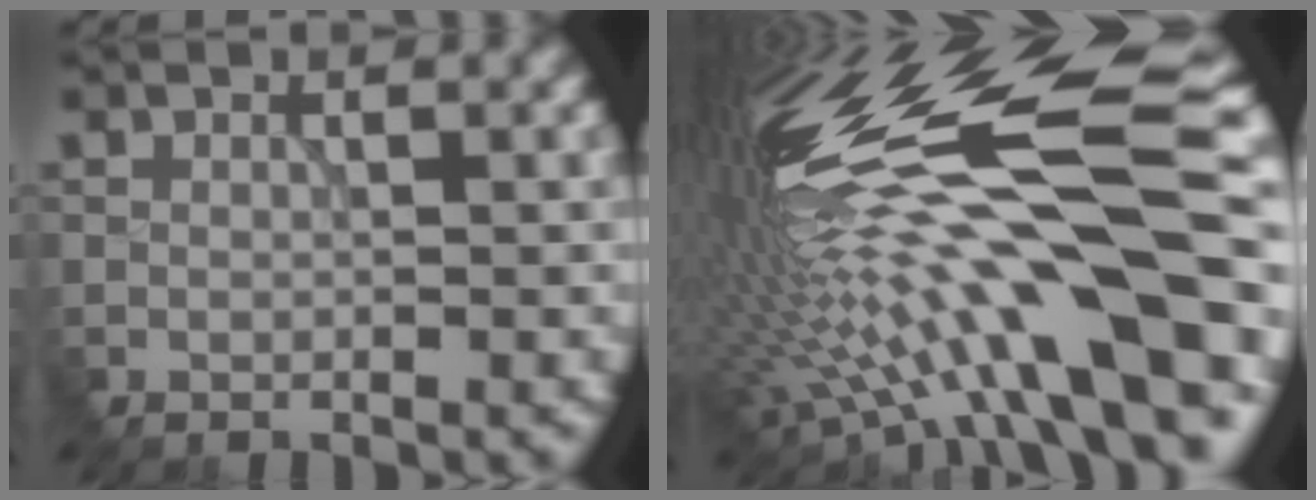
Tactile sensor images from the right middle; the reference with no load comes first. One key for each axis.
{"total": 20.1, "fx": 0.3, "fy": 5.9, "fz": 19.2, "tx": -0.338, "ty": 0.007, "tz": 0.003}